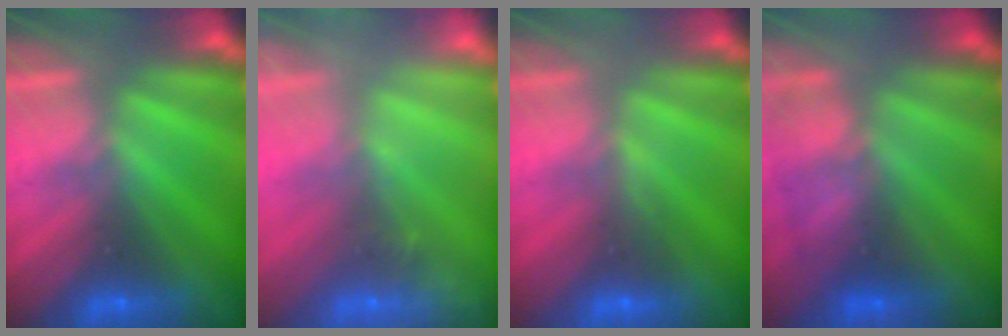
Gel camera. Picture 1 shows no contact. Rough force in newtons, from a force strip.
{"total": 2.2}
{"total": 3.1}
{"total": 4.6}